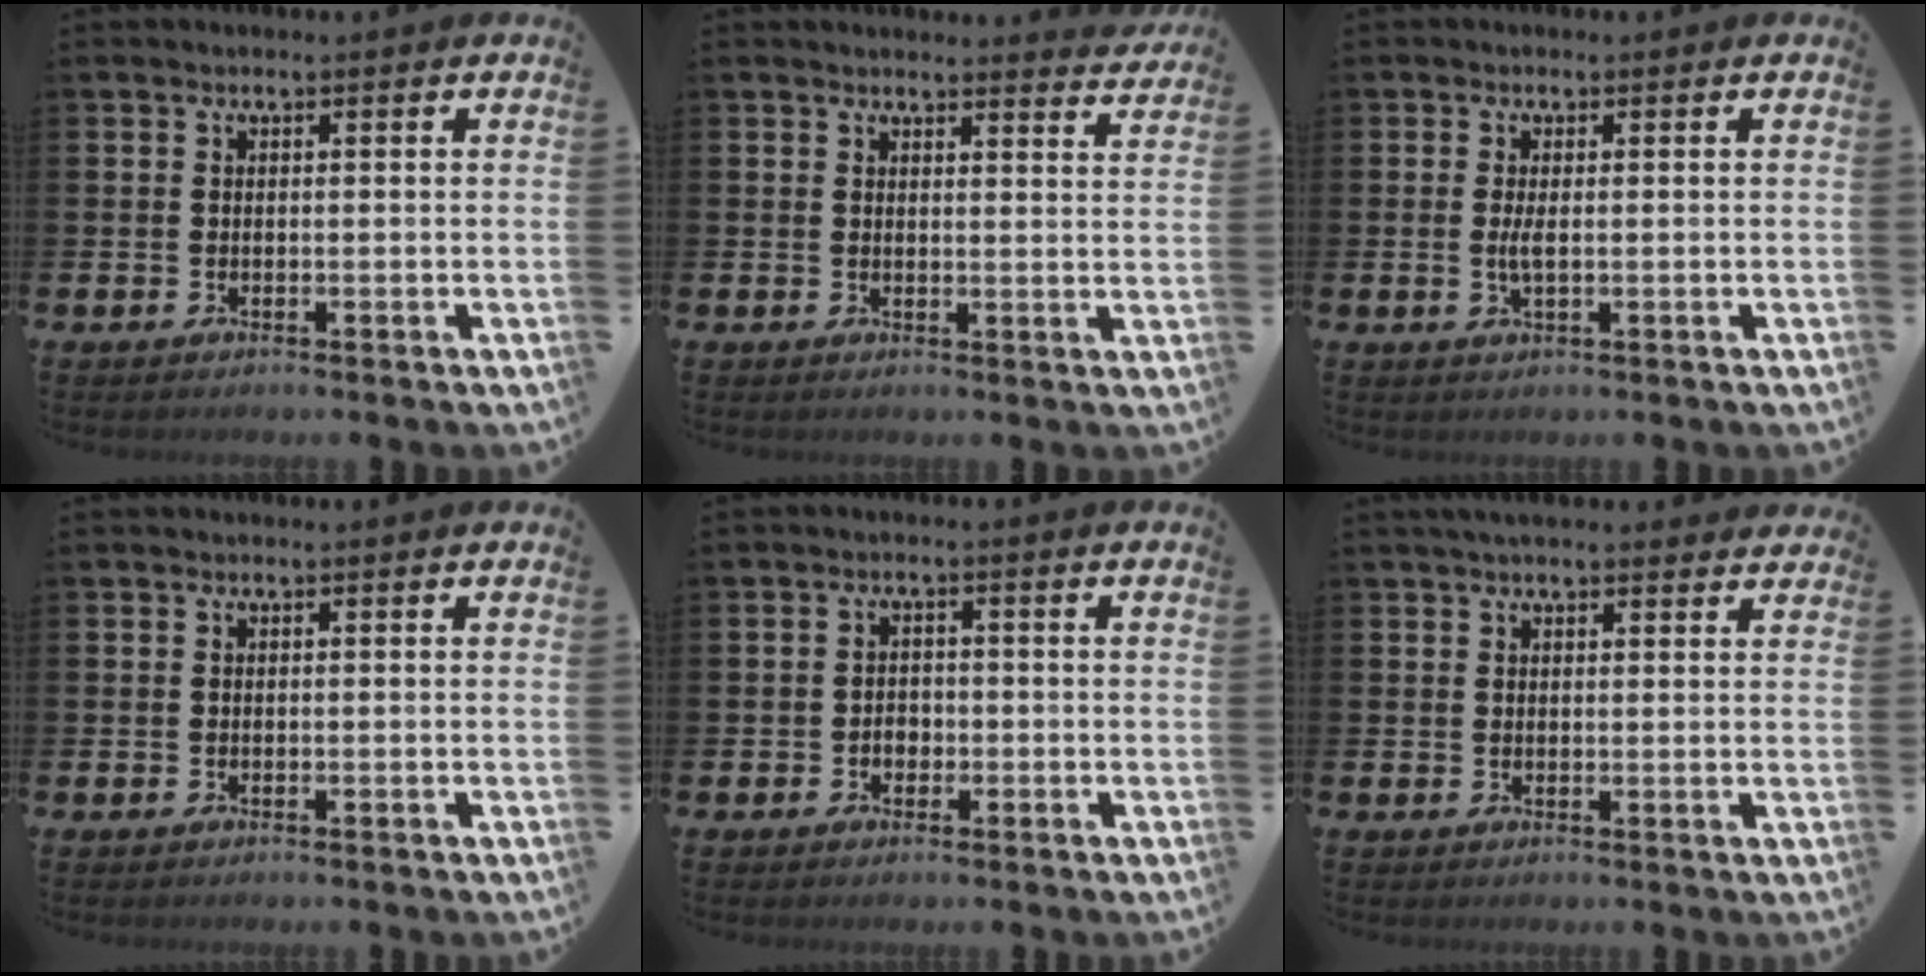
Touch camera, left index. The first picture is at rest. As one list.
[{"total": 3.0, "force": [3.0, 0.2, -0.1], "torque": [0.009, -0.022, 0.051]}, {"total": 1.9, "force": [0.0, 0.4, 1.8], "torque": [-0.029, -0.006, -0.001]}, {"total": 0.0}, {"total": 1.8, "force": [-0.6, 1.5, 0.8], "torque": [-0.004, -0.001, -0.018]}, {"total": 2.8, "force": [2.7, 0.5, 0.8], "torque": [-0.017, -0.006, 0.048]}]